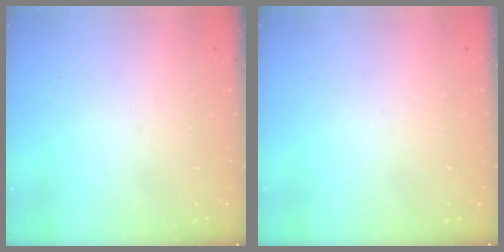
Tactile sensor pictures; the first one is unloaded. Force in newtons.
{"total": 0.0}